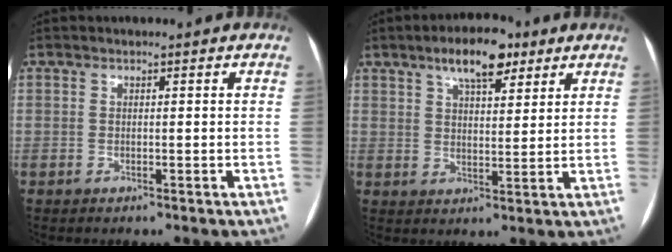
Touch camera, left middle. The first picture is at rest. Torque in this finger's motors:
{"motor_torque": [0.29, -0.18, 0.08, 0.03]}